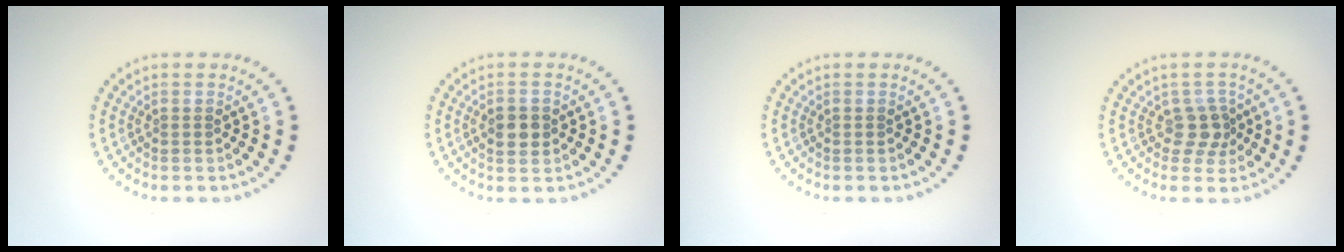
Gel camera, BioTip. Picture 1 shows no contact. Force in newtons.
{"total": 2.6, "press": 2.6, "slide": 0.1}
{"total": 0.0}
{"total": 2.4, "press": 1.8, "slide": 1.6}